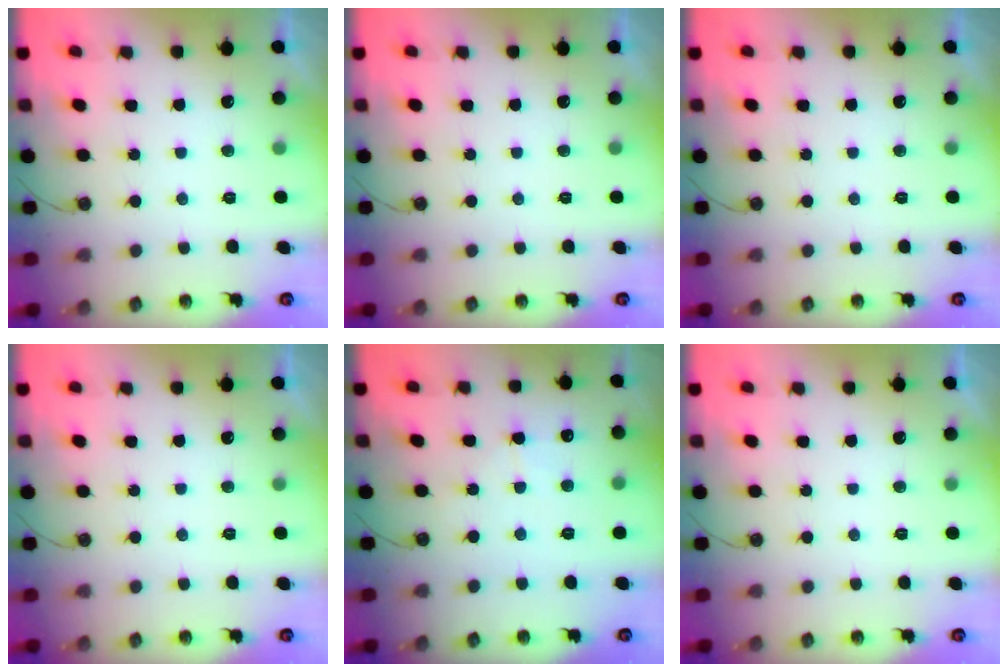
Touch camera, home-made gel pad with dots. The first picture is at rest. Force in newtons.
{"total": 0.0}
{"total": 0.0}
{"total": 0.0}
{"total": 3.0, "press": 2.9, "slide": 0.5}
{"total": 0.0}